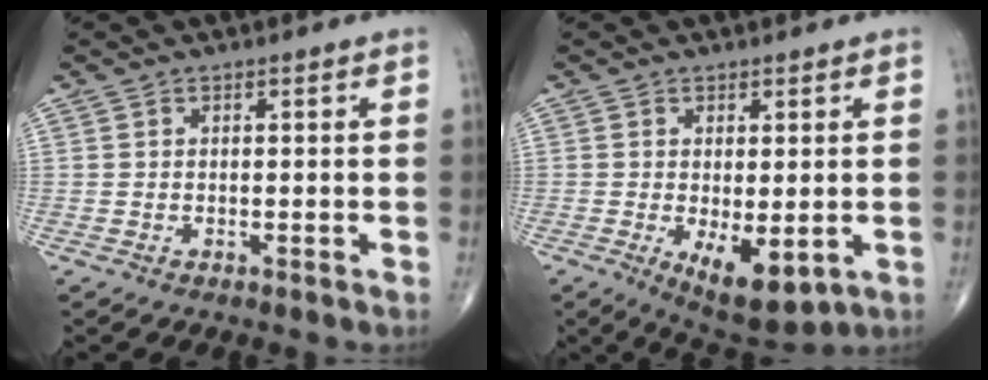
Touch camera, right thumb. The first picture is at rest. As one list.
[{"total": 8.7, "force": [-2.1, 3.8, 7.5], "torque": [-0.105, -0.019, -0.019]}]